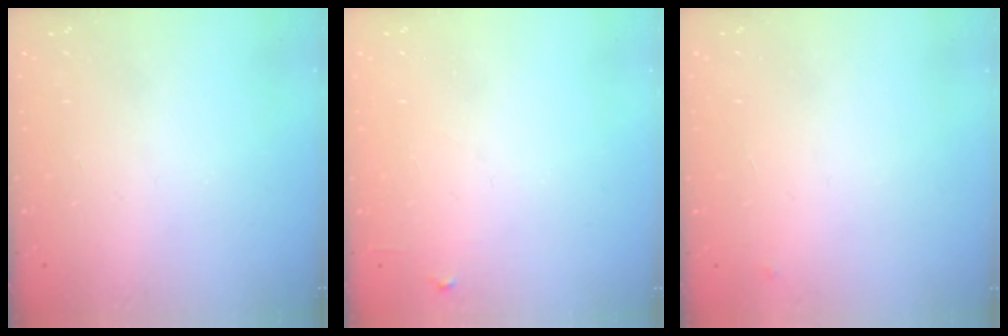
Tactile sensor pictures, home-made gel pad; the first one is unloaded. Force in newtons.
{"total": 4.8, "press": 4.8, "slide": 0.7}
{"total": 2.5, "press": 2.4, "slide": 0.4}